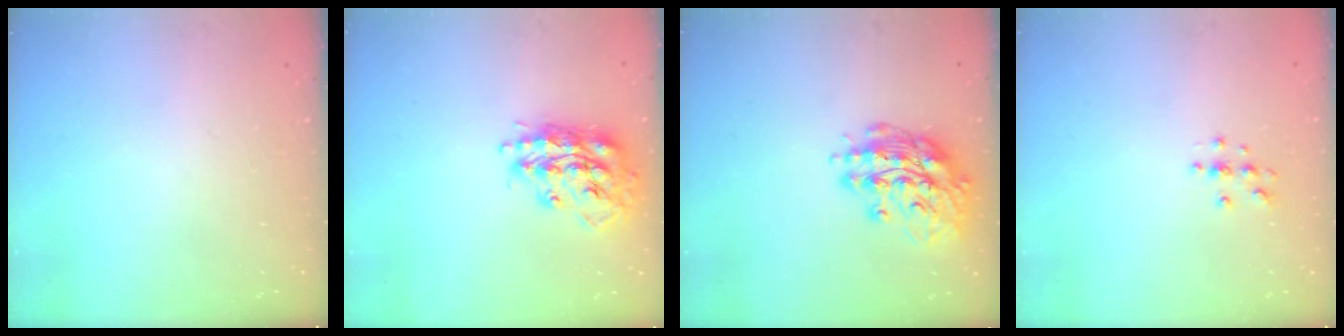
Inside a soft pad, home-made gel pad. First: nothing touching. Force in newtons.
{"total": 17.4, "press": 17.4, "slide": 1.1}
{"total": 15.2, "press": 15.2, "slide": 0.8}
{"total": 4.0, "press": 3.9, "slide": 0.4}